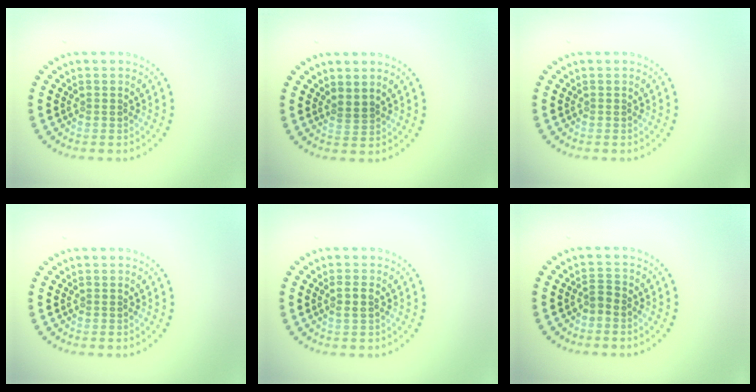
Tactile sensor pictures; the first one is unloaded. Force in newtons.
{"total": 0.9, "press": 0.6, "slide": 0.6}
{"total": 0.0}
{"total": 0.0}
{"total": 1.3, "press": 1.1, "slide": 0.6}
{"total": 1.1, "press": 0.9, "slide": 0.6}